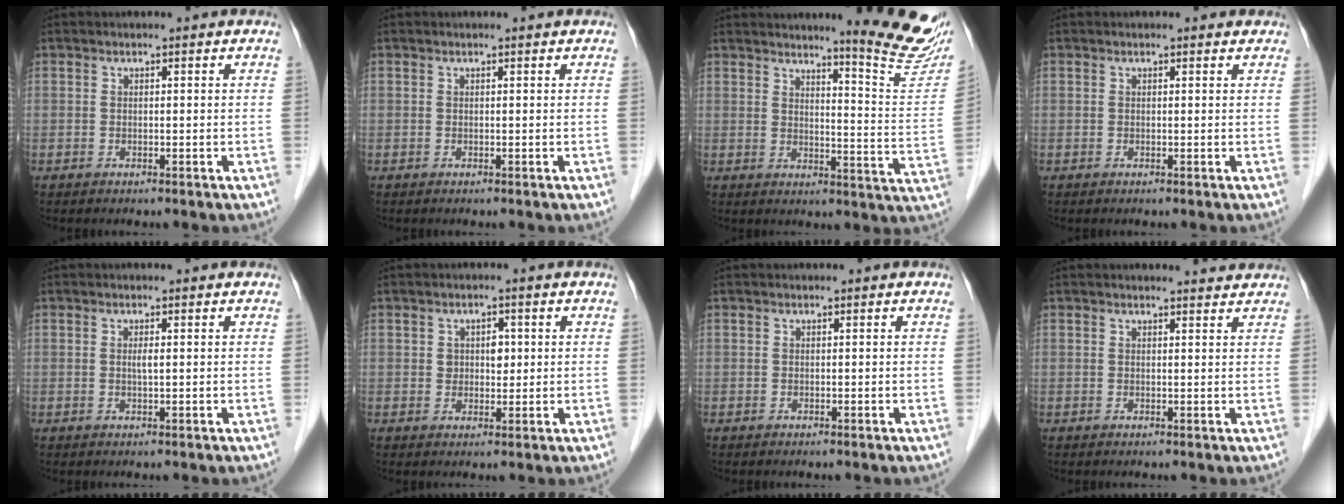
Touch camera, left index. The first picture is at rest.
{"total": 0.5, "force": [0.5, 0.0, 0.2], "torque": [-0.004, 0.001, 0.005]}
{"total": 14.1, "force": [12.1, -0.1, 7.2], "torque": [-0.081, -0.070, 0.138]}
{"total": 1.2, "force": [1.1, 0.4, 0.3], "torque": [-0.011, 0.001, 0.007]}
{"total": 1.1, "force": [0.2, 0.0, 1.0], "torque": [-0.023, -0.001, 0.002]}
{"total": 2.7, "force": [0.6, 2.0, 1.8], "torque": [-0.026, 0.004, 0.010]}
{"total": 0.0}
{"total": 2.6, "force": [2.6, 0.2, 0.2], "torque": [-0.010, -0.001, 0.026]}